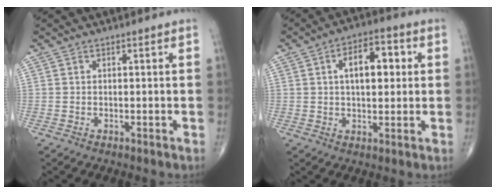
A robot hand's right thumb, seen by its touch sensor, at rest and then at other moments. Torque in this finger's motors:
{"motor_torque": [1.28, 3.72, 1.32, 0.46, 0.13]}